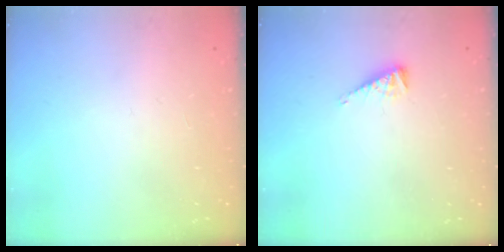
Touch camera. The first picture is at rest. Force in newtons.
{"total": 3.4, "press": 3.4, "slide": 0.3}